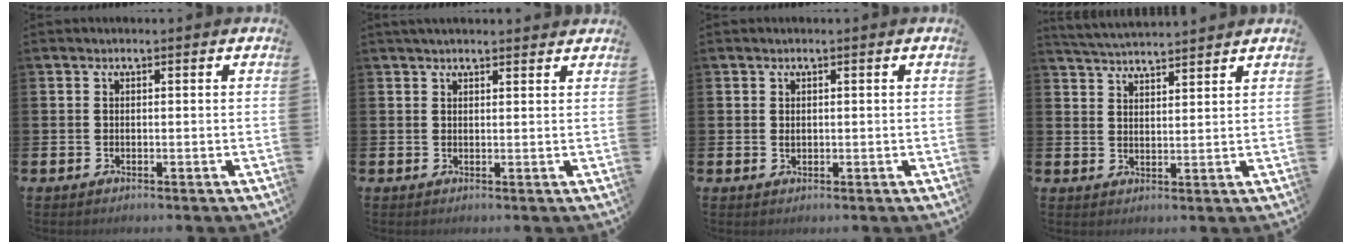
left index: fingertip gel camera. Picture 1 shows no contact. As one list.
[{"total": 1.9, "force": [1.8, 0.3, 0.5], "torque": [-0.004, -0.004, 0.031]}, {"total": 0.7, "force": [0.3, 0.5, 0.3], "torque": [-0.003, 0.003, 0.004]}, {"total": 4.1, "force": [4.1, 0.0, 0.0], "torque": [-0.012, -0.025, 0.075]}]